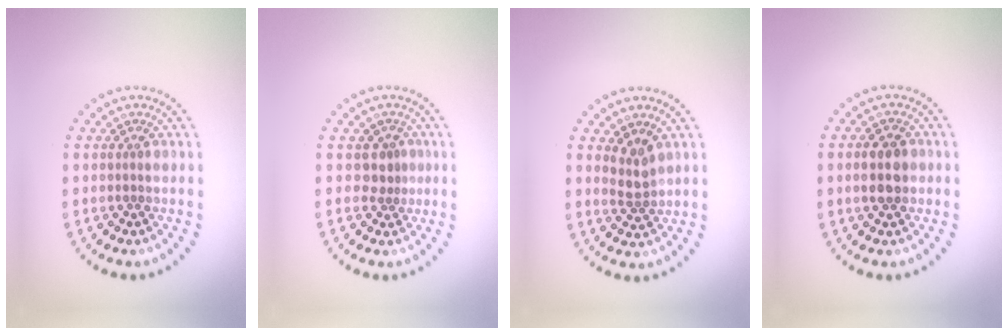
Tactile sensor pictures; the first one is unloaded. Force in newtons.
{"total": 1.3, "press": 0.9, "slide": 0.9}
{"total": 2.0, "press": 1.6, "slide": 1.2}
{"total": 2.8, "press": 2.8, "slide": 0.1}